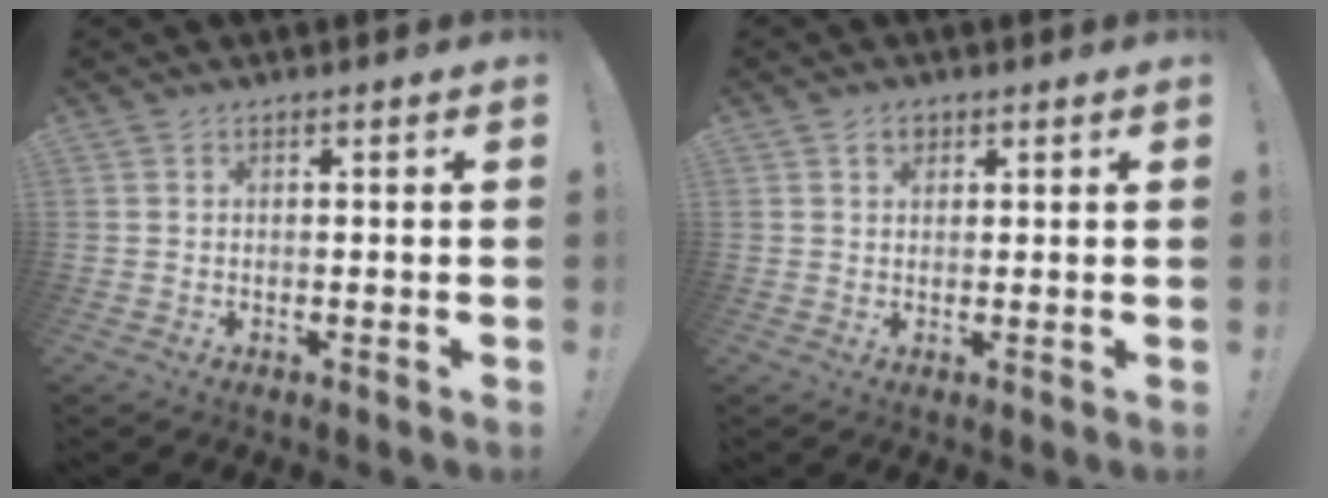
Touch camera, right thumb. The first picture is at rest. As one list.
[{"total": 2.4, "force": [1.3, 1.8, 0.9], "torque": [-0.007, -0.002, 0.021]}]